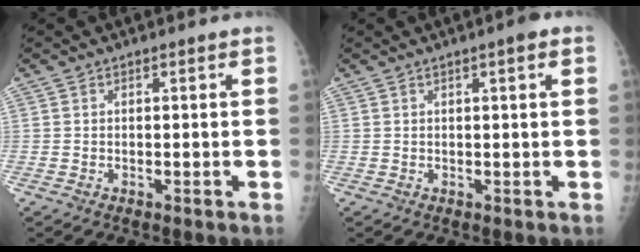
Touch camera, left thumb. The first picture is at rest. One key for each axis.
{"total": 2.5, "fx": 1.3, "fy": 0.3, "fz": 2.1, "tx": -0.031, "ty": -0.001, "tz": 0.016}